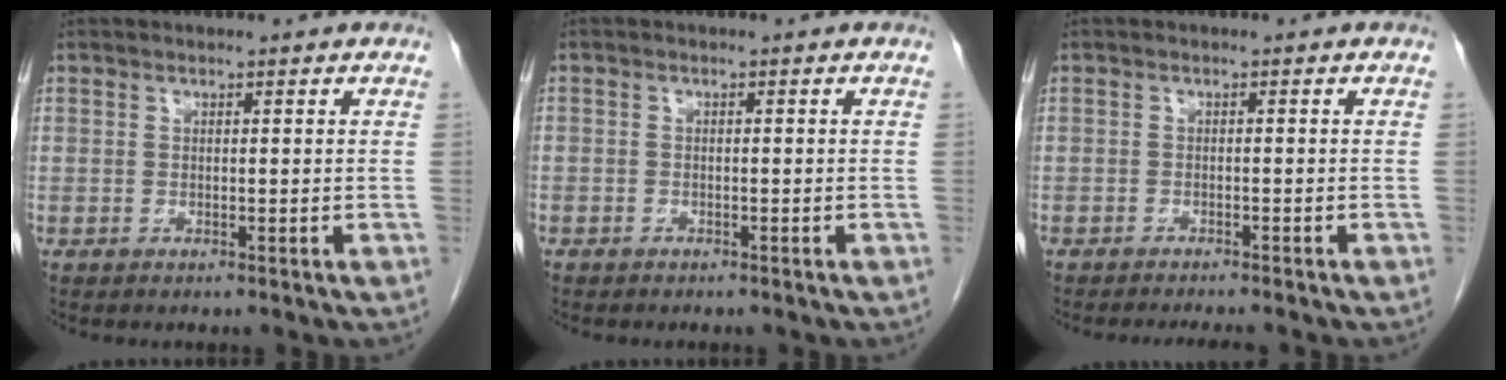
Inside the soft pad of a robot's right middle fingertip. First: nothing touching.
{"total": 0.9, "force": [-0.6, 0.6, 0.1], "torque": [-0.009, 0.003, -0.012]}
{"total": 4.4, "force": [-4.0, 0.5, 1.8], "torque": [-0.018, -0.007, -0.055]}